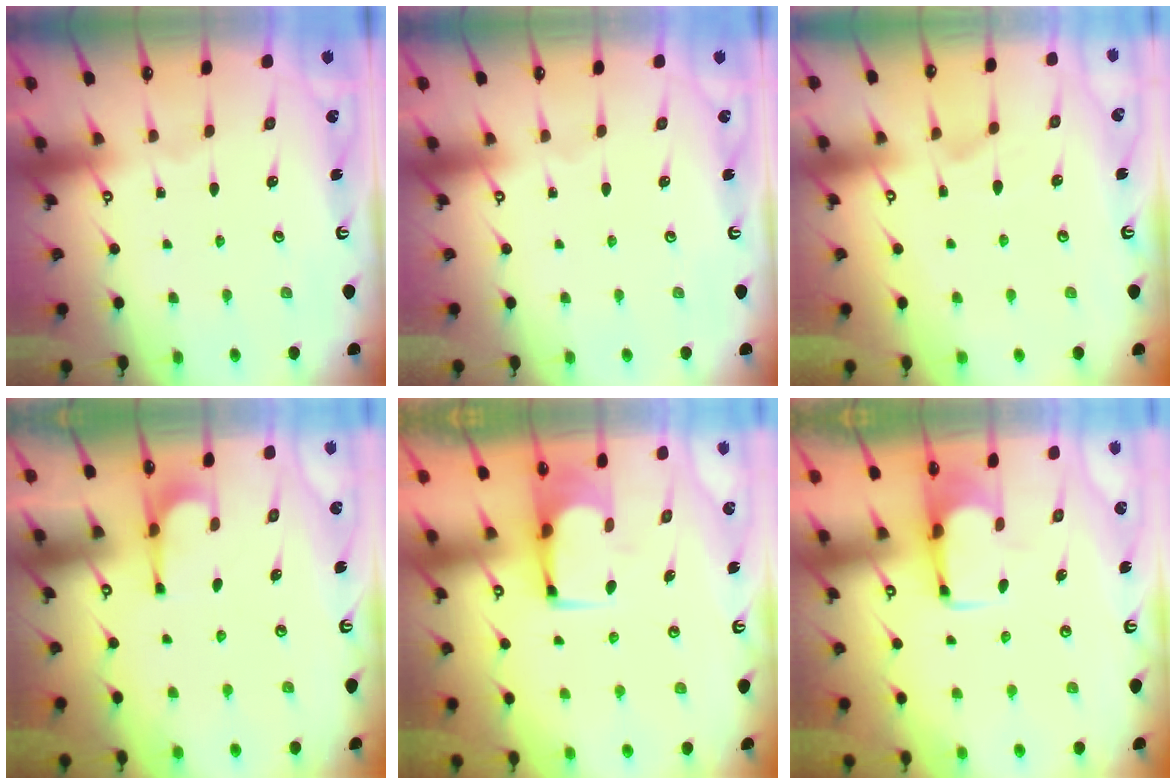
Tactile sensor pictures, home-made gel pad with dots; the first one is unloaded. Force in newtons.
{"total": 0.0}
{"total": 2.2, "press": 1.9, "slide": 1.2}
{"total": 3.0, "press": 2.9, "slide": 0.9}
{"total": 1.8, "press": 1.7, "slide": 0.3}
{"total": 1.7, "press": 1.5, "slide": 0.9}